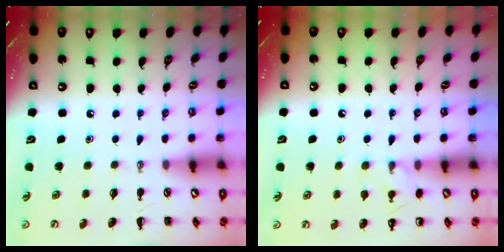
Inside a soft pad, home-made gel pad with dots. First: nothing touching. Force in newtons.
{"total": 7.1, "press": 6.7, "slide": 2.3}